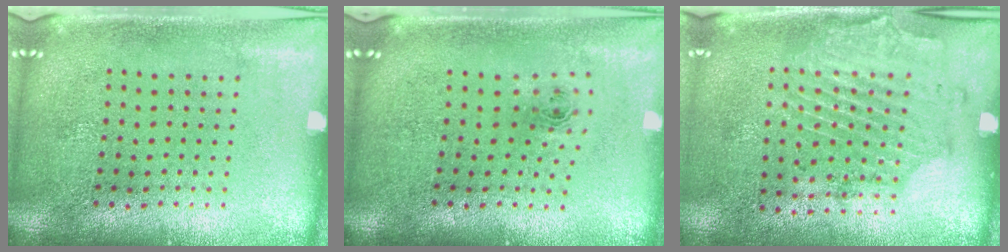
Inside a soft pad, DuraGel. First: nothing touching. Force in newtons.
{"total": 0.9, "press": 0.4, "slide": 0.8}
{"total": 1.7, "press": 1.2, "slide": 1.1}